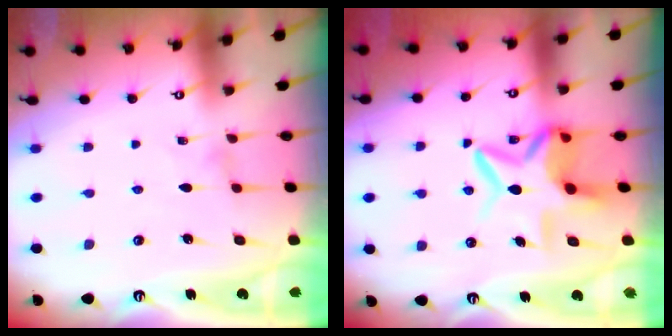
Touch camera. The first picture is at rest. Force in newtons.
{"total": 10.9, "press": 10.8, "slide": 1.5}